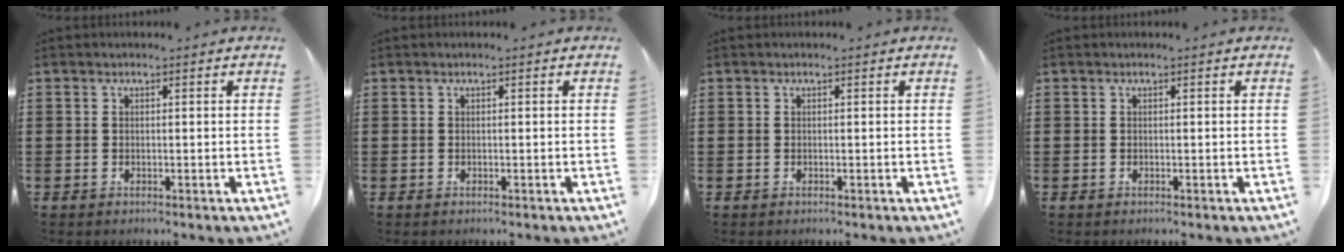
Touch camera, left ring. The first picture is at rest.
{"total": 0.0}
{"total": 0.0}
{"total": 0.0}